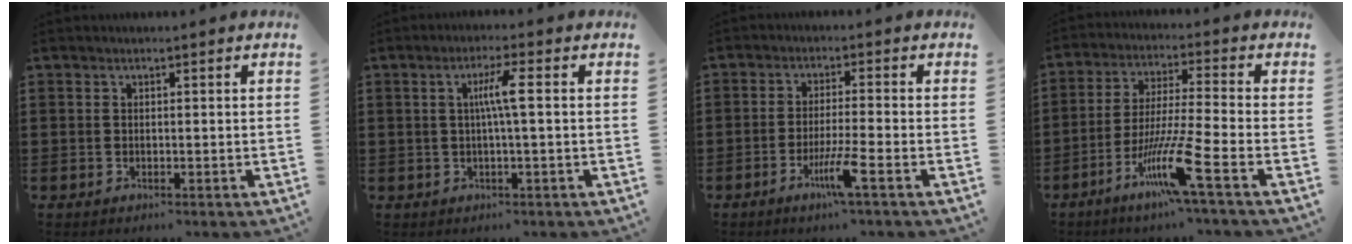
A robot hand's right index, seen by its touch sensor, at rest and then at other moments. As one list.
[{"total": 4.3, "force": [0.3, 0.0, 4.2], "torque": [-0.081, -0.001, -0.001]}, {"total": 5.6, "force": [-3.0, -0.3, 4.7], "torque": [-0.088, -0.014, -0.054]}, {"total": 11.0, "force": [-5.8, 0.1, 9.3], "torque": [-0.193, -0.009, -0.113]}]